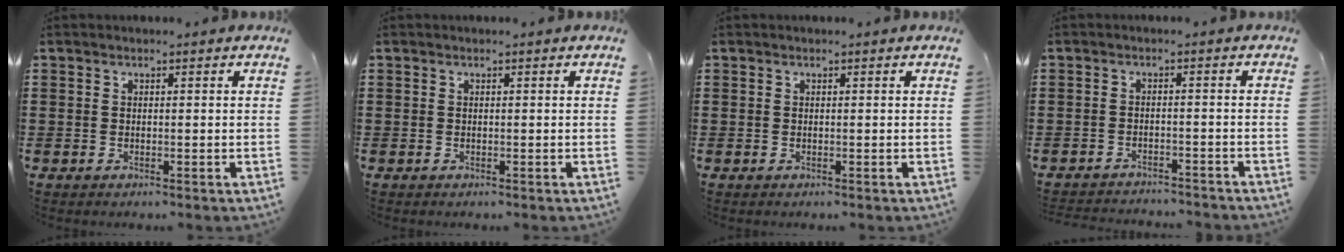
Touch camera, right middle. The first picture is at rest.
{"total": 0.0}
{"total": 0.0}
{"total": 2.4, "force": [-2.4, 0.2, -0.1], "torque": [-0.005, 0.001, -0.052]}